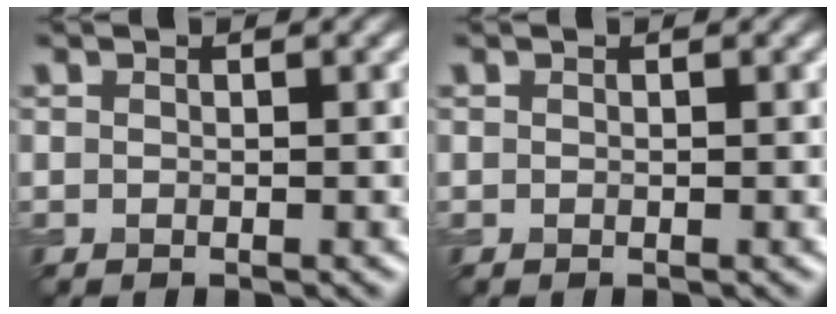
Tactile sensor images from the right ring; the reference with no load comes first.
{"total": 0.0}